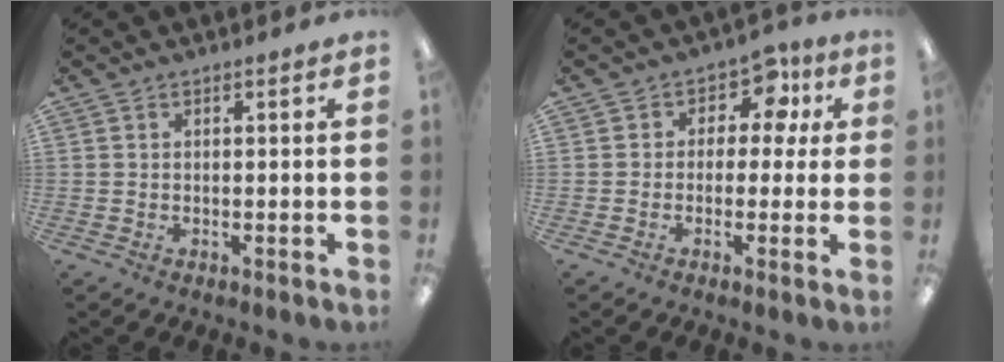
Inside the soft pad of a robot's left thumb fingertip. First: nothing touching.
{"total": 7.1, "force": [1.9, 5.6, 4.0], "torque": [-0.057, 0.002, 0.030]}